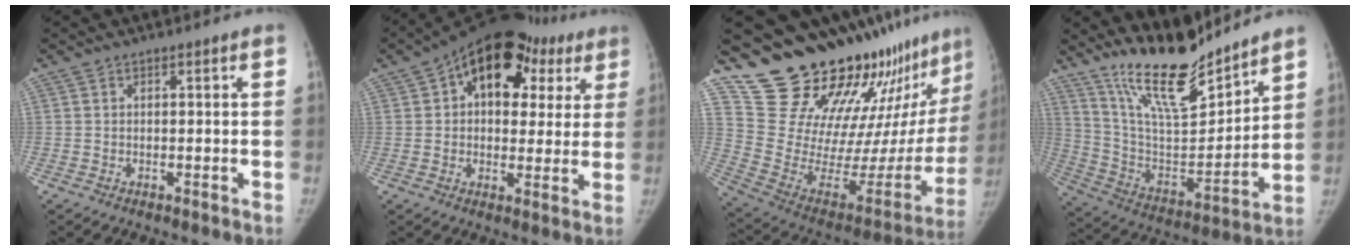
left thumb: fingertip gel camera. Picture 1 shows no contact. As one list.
[{"total": 19.2, "force": [7.9, 12.3, 12.5], "torque": [-0.126, 0.023, 0.105]}, {"total": 28.6, "force": [24.8, 8.3, 11.5], "torque": [-0.148, -0.208, 0.358]}, {"total": 18.9, "force": [16.0, 4.6, 9.0], "torque": [-0.115, -0.107, 0.291]}]